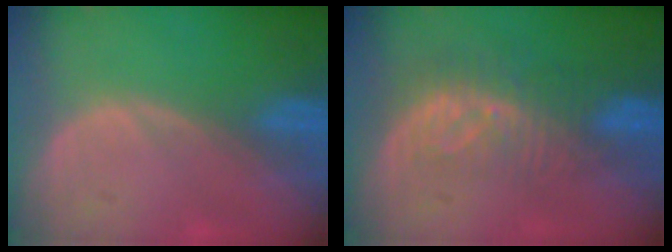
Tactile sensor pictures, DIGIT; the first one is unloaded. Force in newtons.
{"total": 8.3, "press": 7.3, "slide": 3.9}